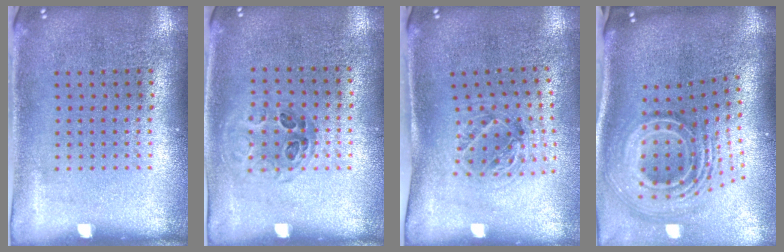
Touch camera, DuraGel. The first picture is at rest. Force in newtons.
{"total": 1.0, "press": 0.7, "slide": 0.6}
{"total": 1.1, "press": 1.1, "slide": 0.4}
{"total": 3.3, "press": 2.0, "slide": 2.5}